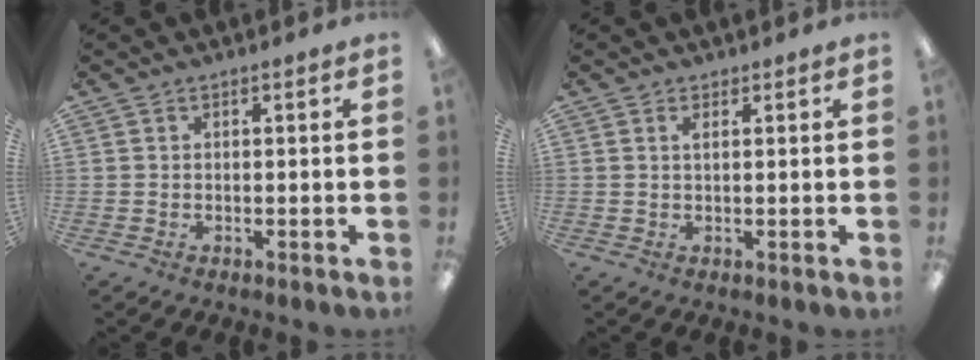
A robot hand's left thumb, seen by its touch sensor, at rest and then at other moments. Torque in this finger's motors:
{"motor_torque": [0.17, 0.31, 0.34, 0.09, -0.01]}